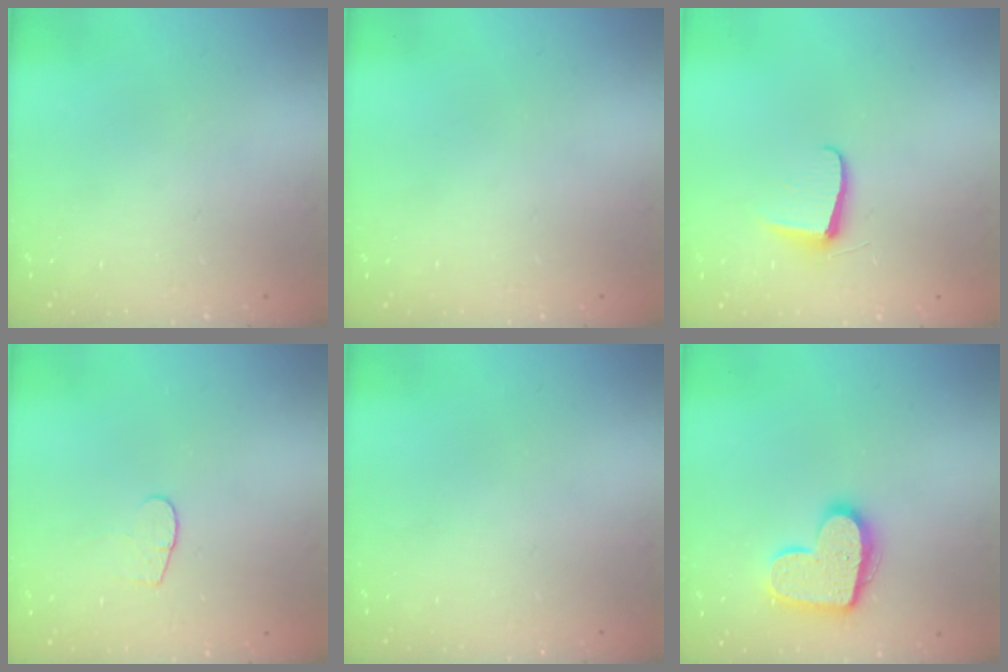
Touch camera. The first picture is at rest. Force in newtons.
{"total": 0.0}
{"total": 6.2, "press": 6.2, "slide": 0.7}
{"total": 4.4, "press": 4.4, "slide": 0.3}
{"total": 0.0}
{"total": 14.5, "press": 14.5, "slide": 0.8}